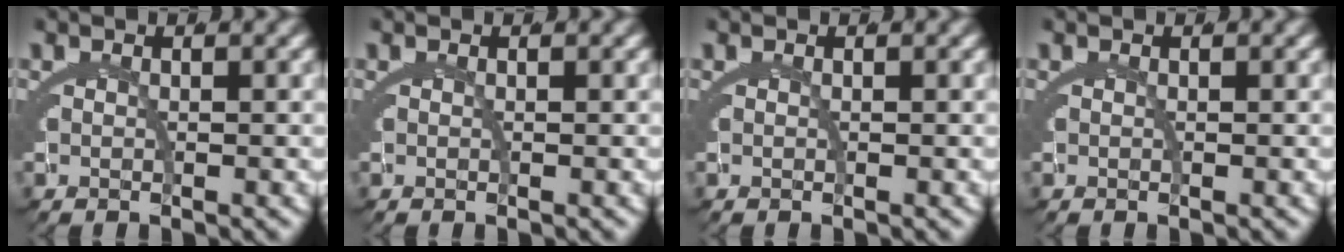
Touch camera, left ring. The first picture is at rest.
{"total": 0.0}
{"total": 0.0}
{"total": 0.0}